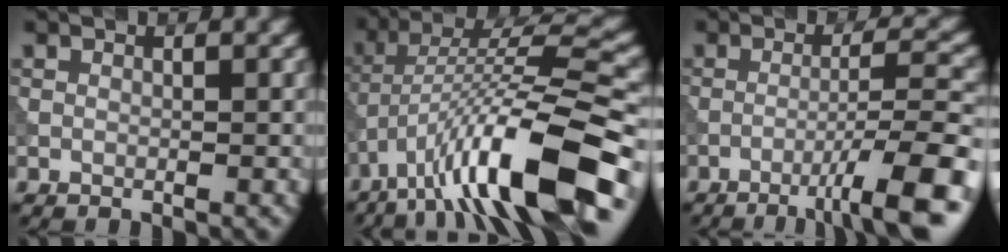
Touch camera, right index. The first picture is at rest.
{"total": 12.9, "force": [-6.5, 3.1, 10.8], "torque": [-0.183, 0.015, -0.111]}
{"total": 8.4, "force": [-4.5, 0.9, 7.0], "torque": [-0.097, 0.018, -0.071]}